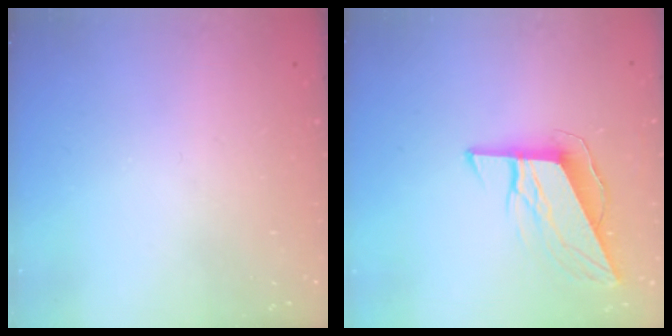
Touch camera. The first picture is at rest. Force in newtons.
{"total": 9.9, "press": 9.6, "slide": 2.3}